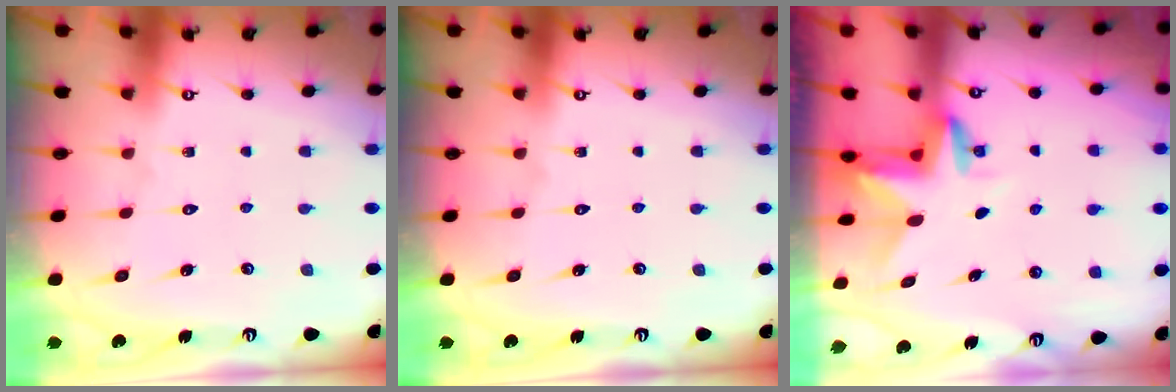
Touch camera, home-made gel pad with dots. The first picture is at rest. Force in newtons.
{"total": 0.0}
{"total": 3.0, "press": 3.0, "slide": 0.2}